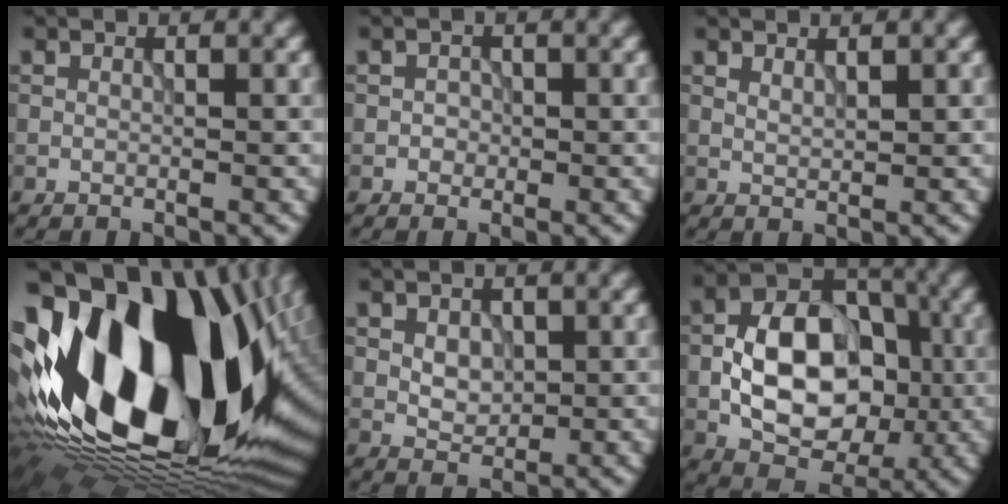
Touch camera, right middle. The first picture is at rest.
{"total": 1.0, "force": [-0.2, 0.9, 0.4], "torque": [-0.005, -0.002, -0.006]}
{"total": 1.0, "force": [0.7, 0.2, 0.6], "torque": [-0.018, -0.002, 0.014]}
{"total": 21.3, "force": [0.1, 12.4, 17.4], "torque": [-0.335, -0.016, 0.000]}
{"total": 2.2, "force": [0.2, 1.5, 1.5], "torque": [-0.028, -0.002, 0.004]}
{"total": 9.6, "force": [-1.6, 6.4, 7.0], "torque": [-0.116, 0.015, -0.033]}